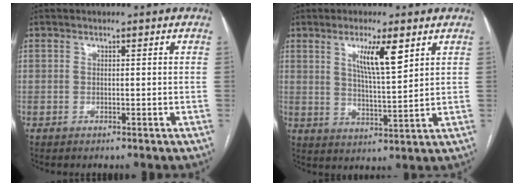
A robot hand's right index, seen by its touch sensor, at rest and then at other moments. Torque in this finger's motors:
{"motor_torque": [0.64, 0.19, 0.21, 0.10]}